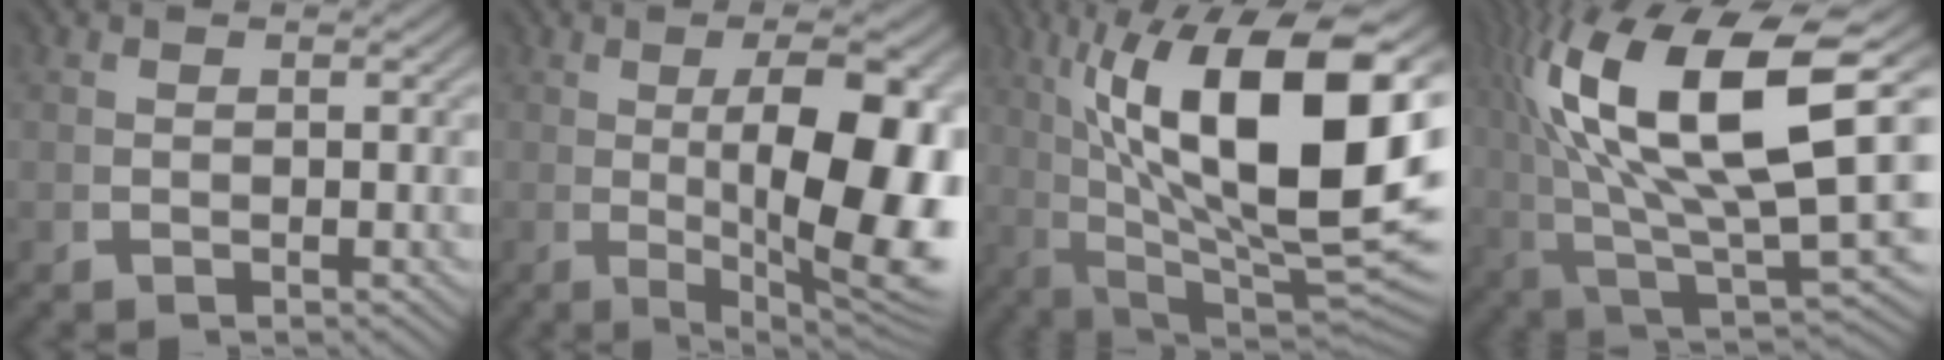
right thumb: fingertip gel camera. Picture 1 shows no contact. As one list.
[{"total": 13.8, "force": [-0.4, 5.7, 12.5], "torque": [-0.175, -0.031, 0.018]}, {"total": 20.0, "force": [0.6, 9.7, 17.5], "torque": [-0.286, -0.055, 0.049]}, {"total": 16.4, "force": [0.9, 8.7, 13.9], "torque": [-0.289, -0.051, 0.051]}]